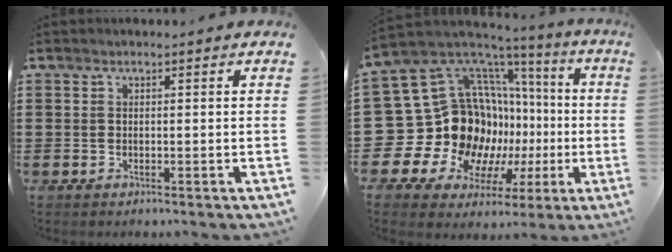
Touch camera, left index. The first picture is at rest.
{"total": 20.0, "force": [-1.8, 17.3, 9.9], "torque": [-0.227, -0.060, 0.033]}